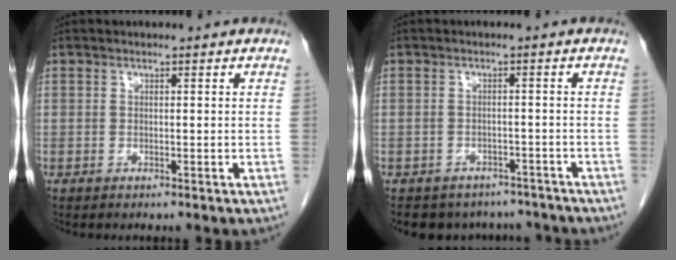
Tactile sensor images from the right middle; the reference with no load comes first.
{"total": 8.8, "force": [-7.7, 4.1, 0.9], "torque": [-0.003, 0.013, -0.087]}